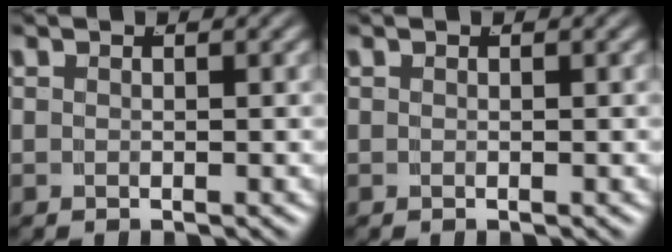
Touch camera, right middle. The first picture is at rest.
{"total": 0.0}